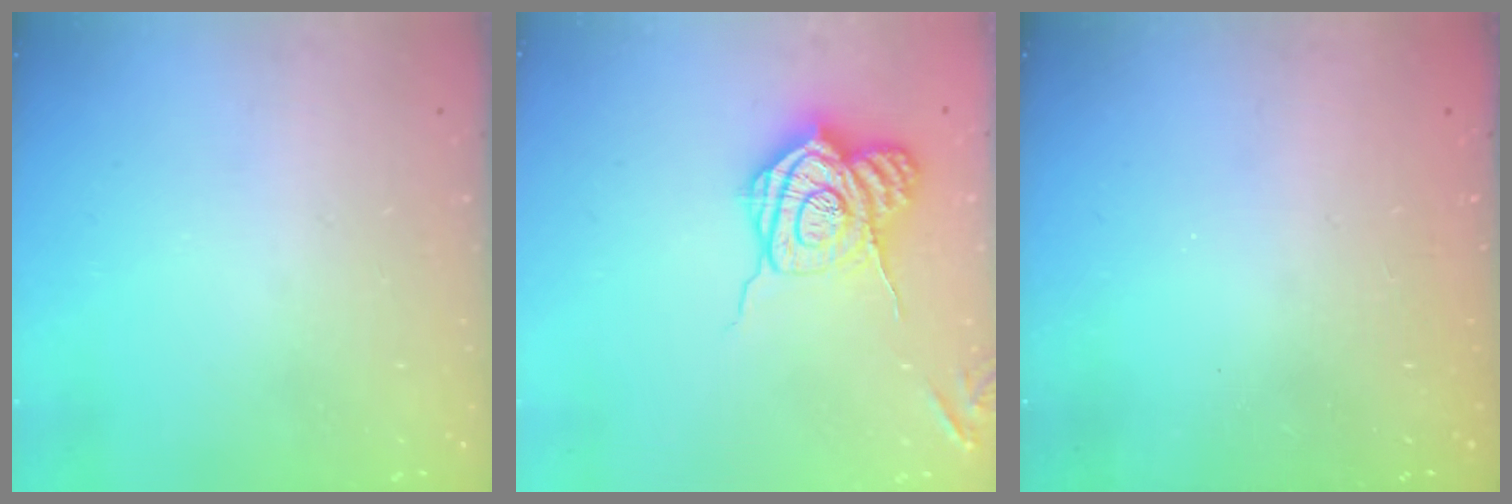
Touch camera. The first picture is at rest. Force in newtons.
{"total": 14.2, "press": 14.1, "slide": 0.8}
{"total": 2.4, "press": 2.2, "slide": 0.8}